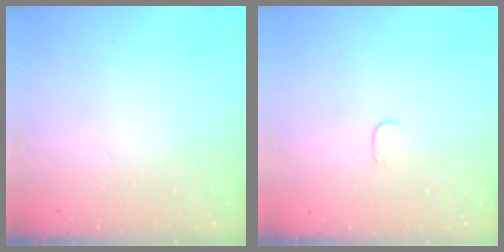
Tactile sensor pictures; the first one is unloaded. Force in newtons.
{"total": 3.7, "press": 3.7, "slide": 0.4}